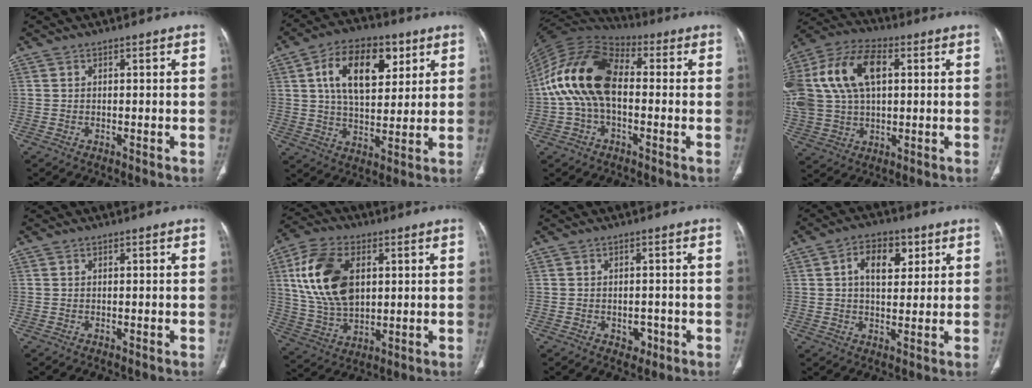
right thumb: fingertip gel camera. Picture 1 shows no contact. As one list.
[{"total": 16.0, "force": [5.8, 9.1, 11.8], "torque": [-0.165, -0.011, 0.099]}, {"total": 16.9, "force": [-0.2, 10.0, 13.6], "torque": [-0.261, 0.036, -0.014]}, {"total": 25.3, "force": [6.2, 15.7, 18.8], "torque": [-0.432, 0.040, 0.118]}, {"total": 0.0}, {"total": 17.5, "force": [4.3, 10.7, 13.2], "torque": [-0.244, -0.006, 0.087]}, {"total": 2.5, "force": [-1.0, 1.9, 1.3], "torque": [-0.006, 0.004, -0.009]}, {"total": 8.7, "force": [2.9, 5.2, 6.3], "torque": [-0.073, -0.002, 0.045]}]